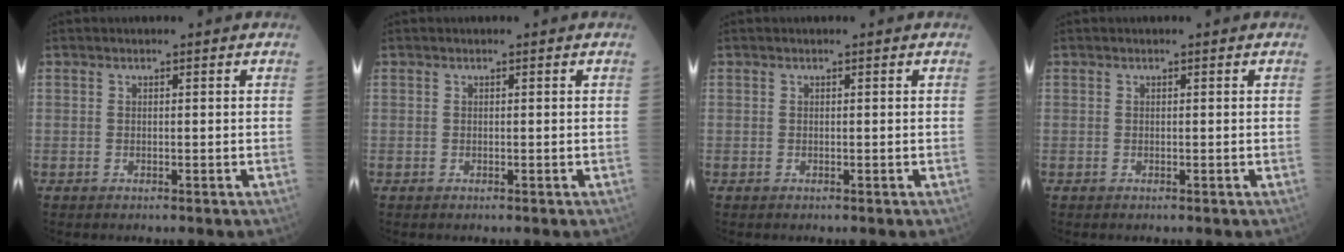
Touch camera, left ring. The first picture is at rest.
{"total": 0.0}
{"total": 0.0}
{"total": 0.0}